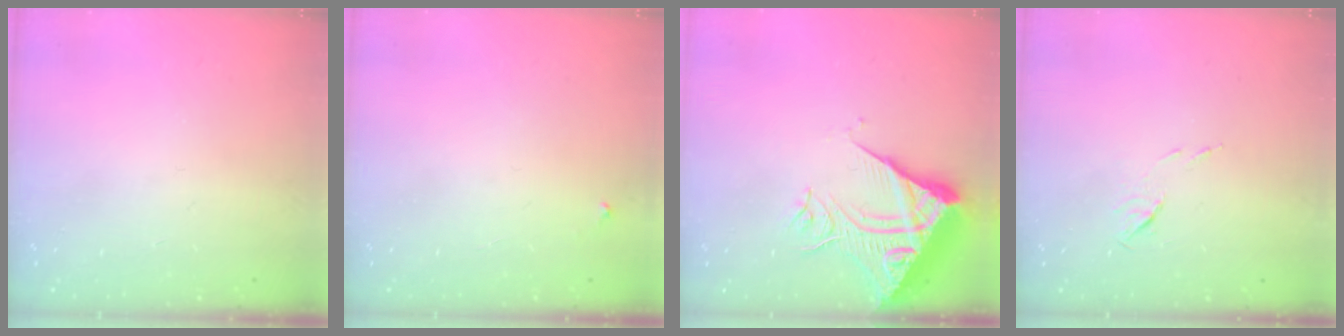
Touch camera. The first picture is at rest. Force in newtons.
{"total": 2.2, "press": 2.2, "slide": 0.1}
{"total": 11.1, "press": 11.0, "slide": 1.3}
{"total": 5.1, "press": 5.0, "slide": 0.8}